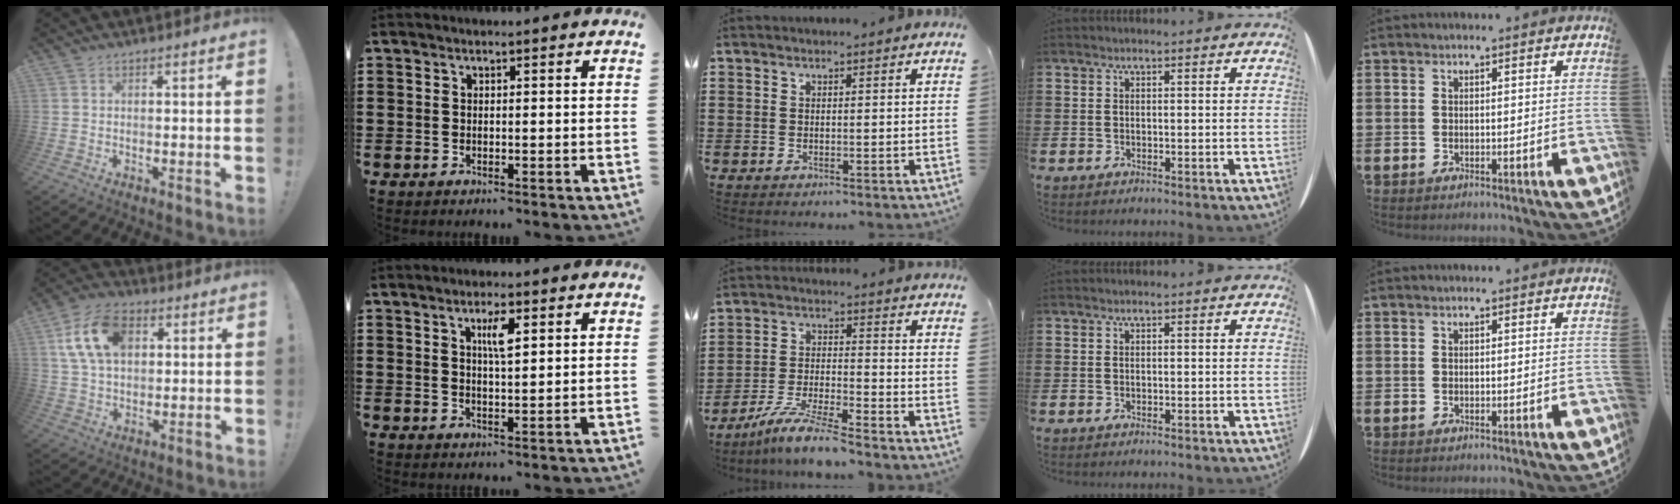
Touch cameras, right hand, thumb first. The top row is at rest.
{"thumb": {"total": 15.2, "force": [4.9, 10.1, 10.2], "torque": [-0.184, 0.004, 0.096]}, "index": {"total": 3.9, "force": [1.6, 1.0, 3.4], "torque": [-0.057, 0.002, 0.021]}, "middle": {"total": 7.7, "force": [-6.9, 0.0, 3.6], "torque": [-0.078, -0.007, -0.135]}}